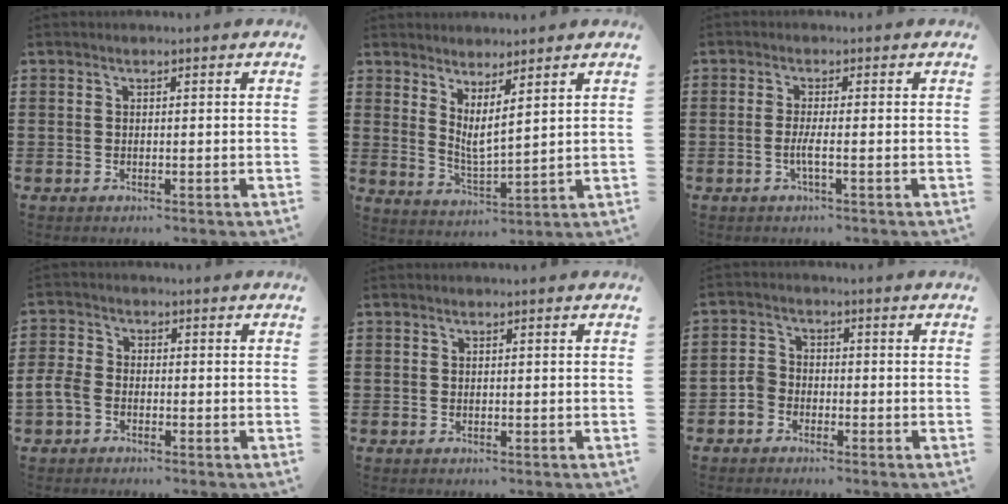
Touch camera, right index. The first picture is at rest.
{"total": 3.5, "force": [2.3, 0.5, 2.5], "torque": [-0.058, -0.011, 0.043]}
{"total": 2.6, "force": [-0.8, 0.1, 2.5], "torque": [-0.051, -0.006, -0.019]}
{"total": 3.5, "force": [-2.0, 2.3, 1.9], "torque": [-0.064, -0.003, -0.046]}
{"total": 0.0}
{"total": 3.2, "force": [-1.8, 2.3, 1.1], "torque": [-0.041, 0.004, -0.042]}